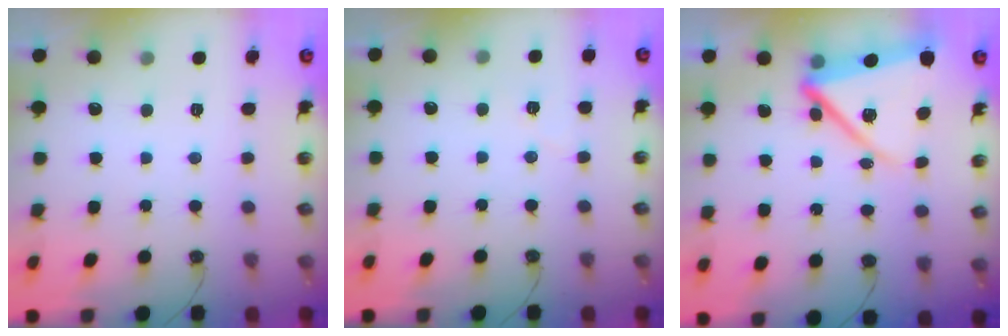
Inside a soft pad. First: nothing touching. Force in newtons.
{"total": 4.6, "press": 4.5, "slide": 0.9}
{"total": 14.3, "press": 14.2, "slide": 1.6}